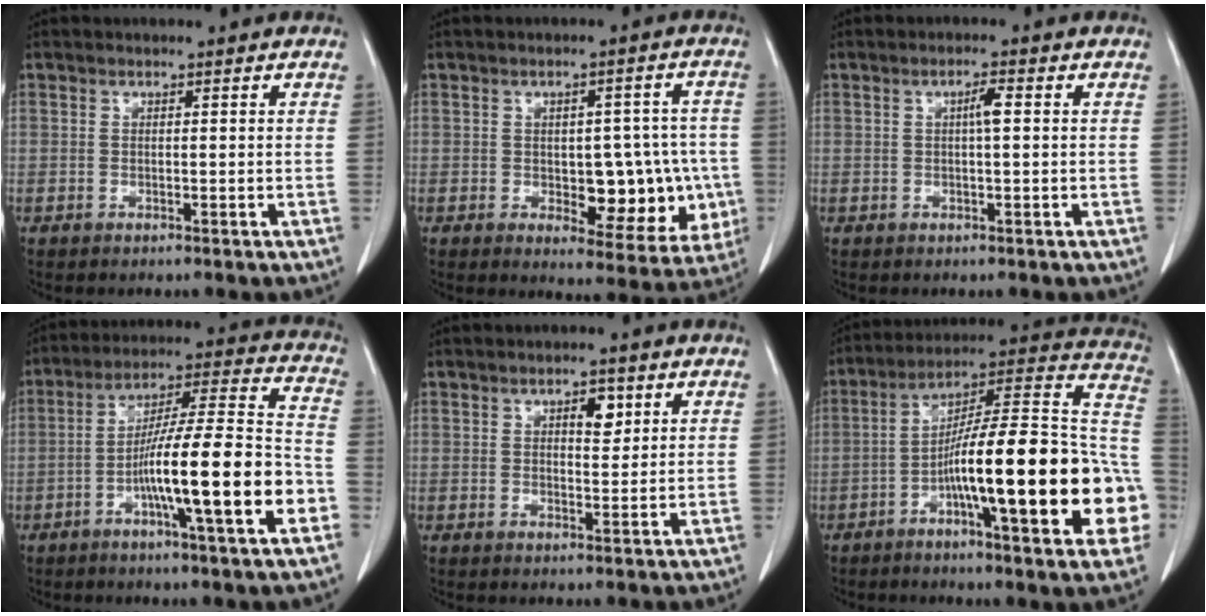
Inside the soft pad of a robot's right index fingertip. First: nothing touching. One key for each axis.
{"total": 11.3, "fx": -1.8, "fy": 5.6, "fz": 9.6, "tx": -0.097, "ty": 0.016, "tz": -0.009}
{"total": 2.2, "fx": 0.3, "fy": 0.2, "fz": 2.2, "tx": -0.038, "ty": 0.004, "tz": 0.005}
{"total": 18.4, "fx": -5.8, "fy": 0.7, "fz": 17.4, "tx": -0.273, "ty": 0.006, "tz": -0.094}
{"total": 3.4, "fx": 1.5, "fy": 1.5, "fz": 2.6, "tx": -0.039, "ty": -0.001, "tz": 0.022}
{"total": 26.6, "fx": -6.7, "fy": 3.5, "fz": 25.5, "tx": -0.296, "ty": 0.019, "tz": -0.103}